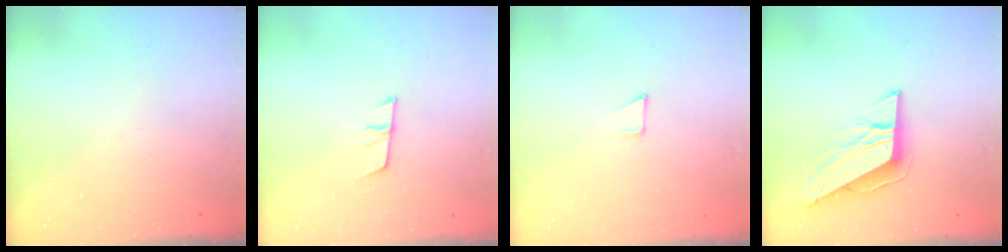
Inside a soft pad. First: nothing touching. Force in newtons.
{"total": 7.2, "press": 7.1, "slide": 0.5}
{"total": 3.1, "press": 3.1, "slide": 0.3}
{"total": 9.4, "press": 9.4, "slide": 0.4}